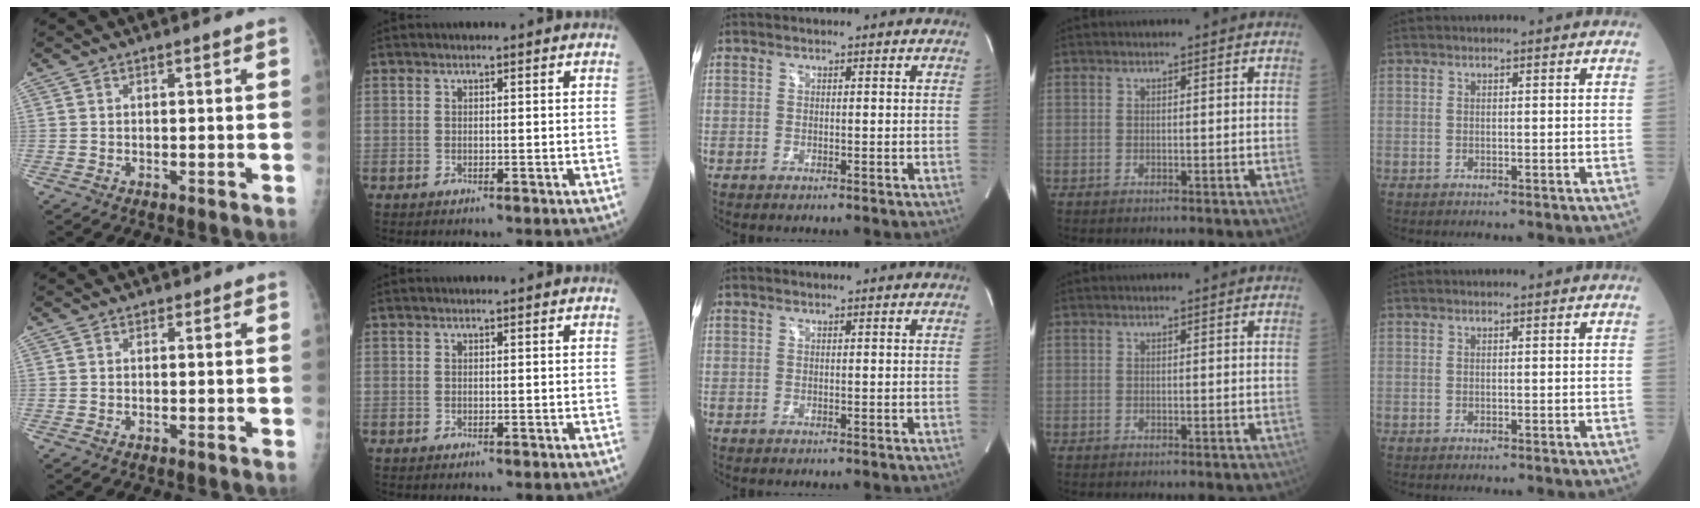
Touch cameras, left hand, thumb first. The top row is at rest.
{}